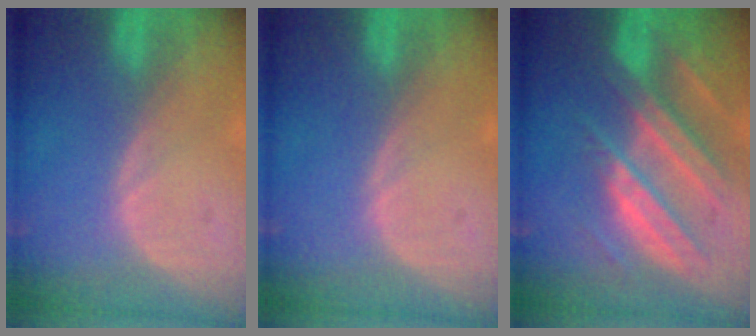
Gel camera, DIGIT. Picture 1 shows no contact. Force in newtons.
{"total": 0.0}
{"total": 10.4, "press": 9.2, "slide": 4.9}